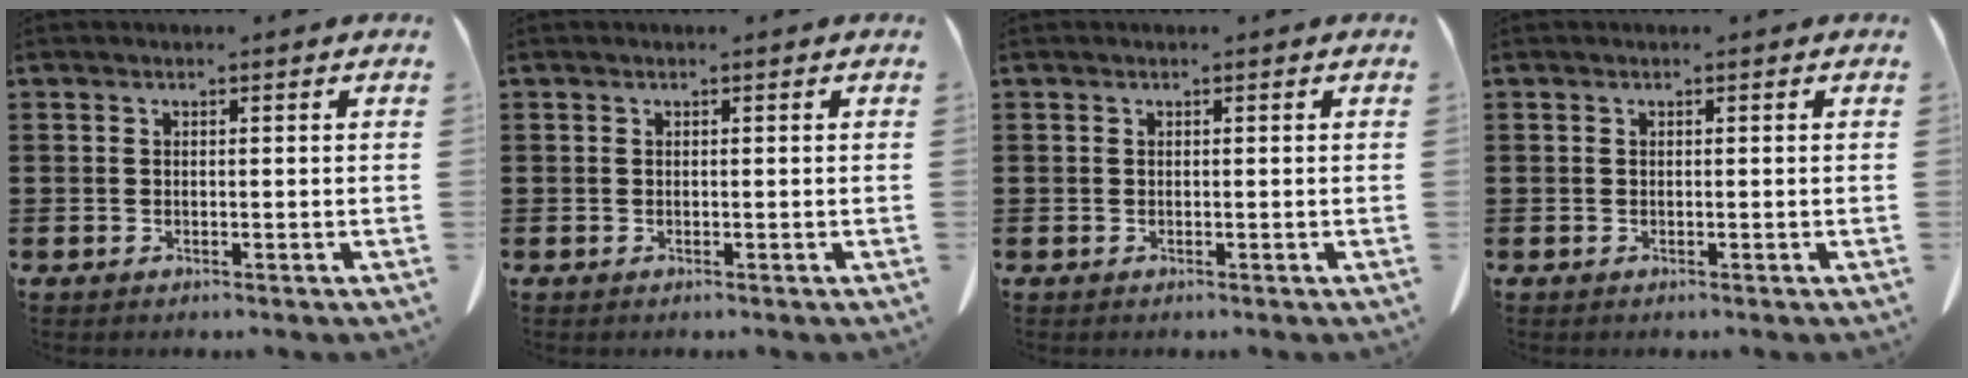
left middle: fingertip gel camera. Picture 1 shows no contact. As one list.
[{"total": 0.0}, {"total": 0.0}, {"total": 0.0}]